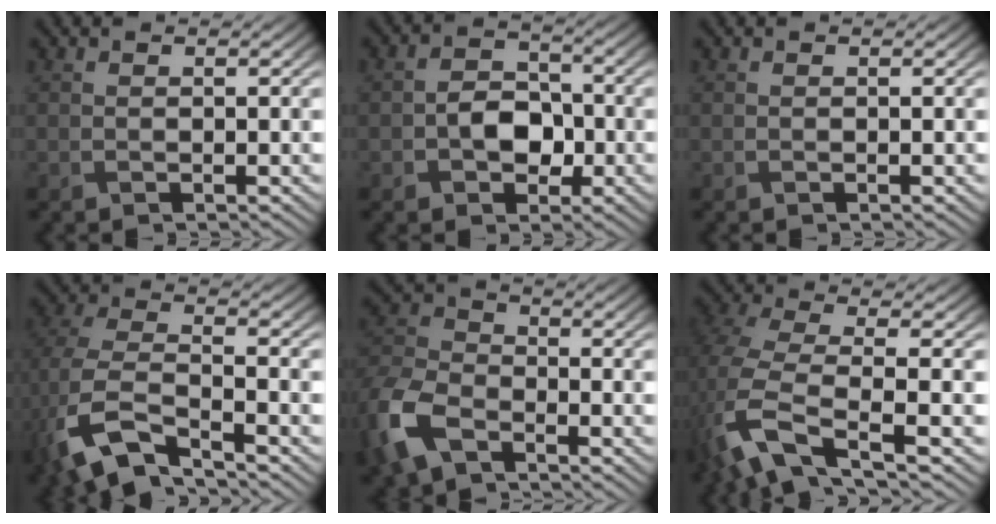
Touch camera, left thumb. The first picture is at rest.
{"total": 4.7, "force": [-1.3, 3.4, 2.9], "torque": [-0.047, 0.001, -0.028]}
{"total": 0.0}
{"total": 9.8, "force": [-5.8, 3.8, 6.8], "torque": [-0.161, -0.015, -0.127]}
{"total": 9.7, "force": [-5.3, 5.6, 5.9], "torque": [-0.162, -0.018, -0.120]}
{"total": 9.1, "force": [-3.5, 3.3, 7.7], "torque": [-0.188, -0.017, -0.079]}